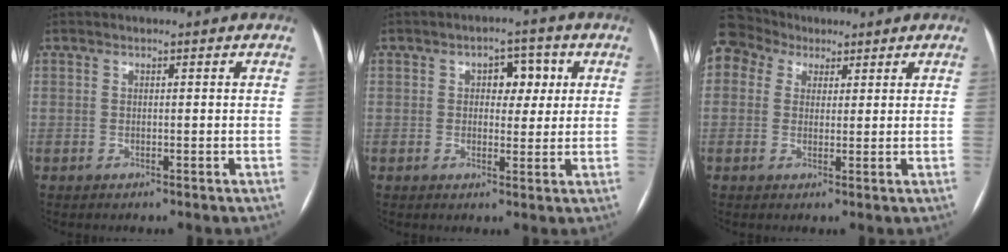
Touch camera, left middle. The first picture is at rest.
{"total": 4.6, "force": [1.4, 2.7, 3.5], "torque": [-0.042, 0.015, 0.020]}
{"total": 5.0, "force": [3.6, 3.5, 0.1], "torque": [-0.003, 0.033, 0.070]}